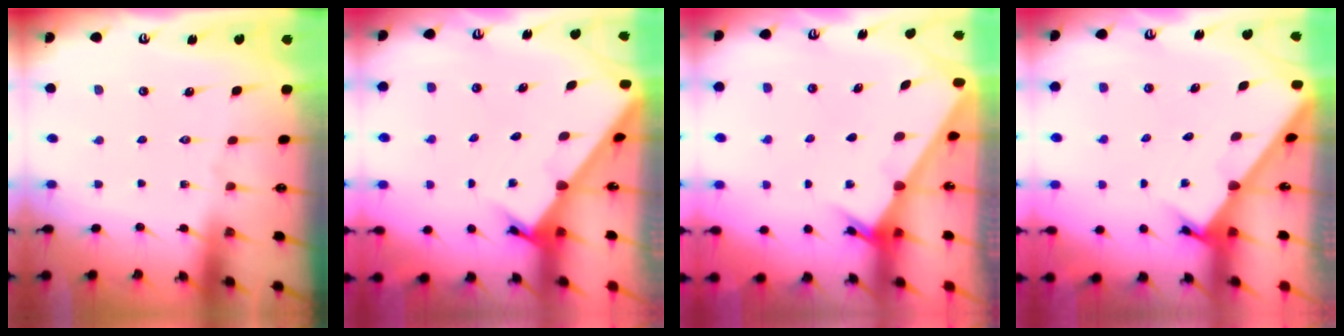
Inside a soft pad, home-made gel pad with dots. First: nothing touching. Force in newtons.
{"total": 2.5, "press": 2.5, "slide": 0.3}
{"total": 2.1, "press": 2.1, "slide": 0.3}
{"total": 2.1, "press": 2.1, "slide": 0.2}